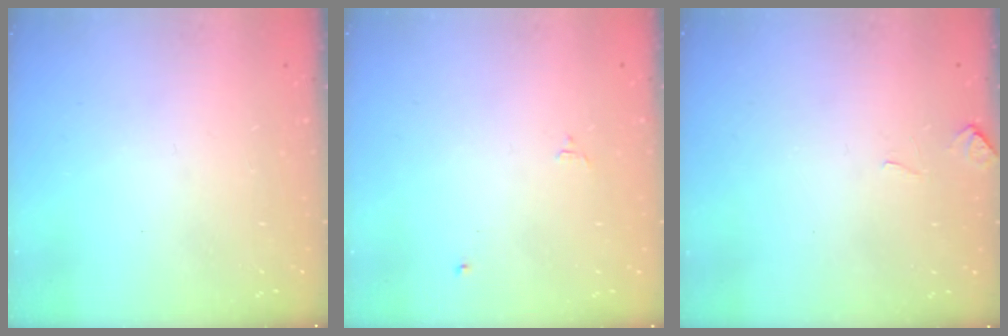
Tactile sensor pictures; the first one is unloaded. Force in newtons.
{"total": 1.6, "press": 1.6, "slide": 0.3}
{"total": 4.7, "press": 4.7, "slide": 0.6}